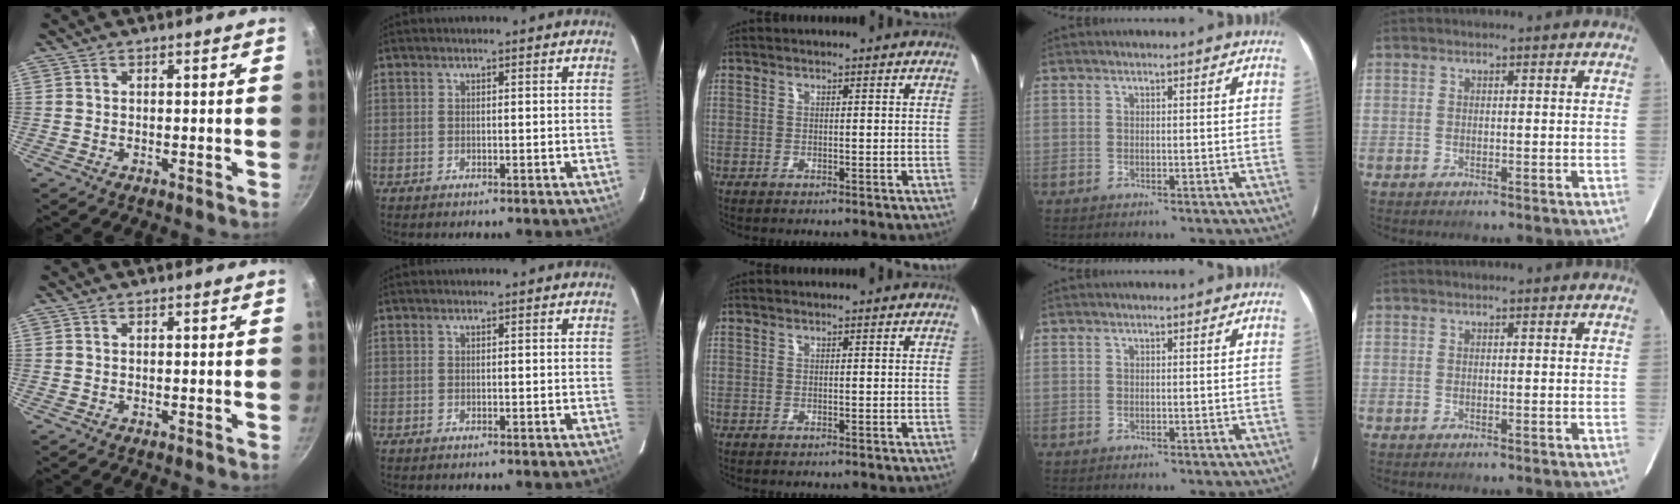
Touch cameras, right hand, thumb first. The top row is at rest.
{}